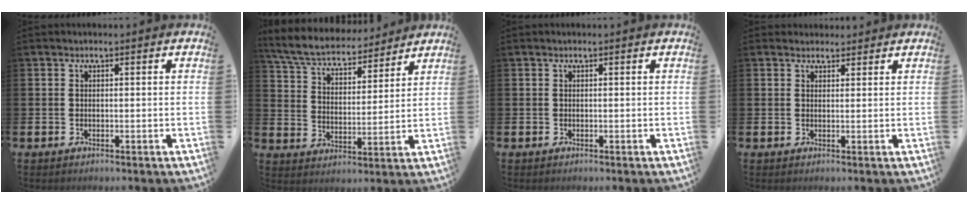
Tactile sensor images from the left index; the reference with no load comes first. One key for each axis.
{"total": 6.7, "fx": 6.2, "fy": 1.8, "fz": 1.7, "tx": -0.069, "ty": -0.041, "tz": 0.109}
{"total": 0.0}
{"total": 1.9, "fx": 1.8, "fy": 0.8, "fz": -0.1, "tx": 0.006, "ty": -0.004, "tz": 0.031}